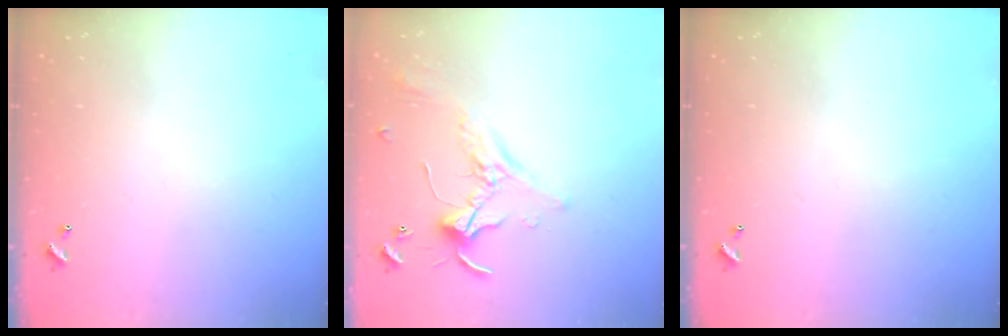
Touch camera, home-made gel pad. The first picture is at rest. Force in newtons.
{"total": 1.7, "press": 1.6, "slide": 0.2}
{"total": 0.0}